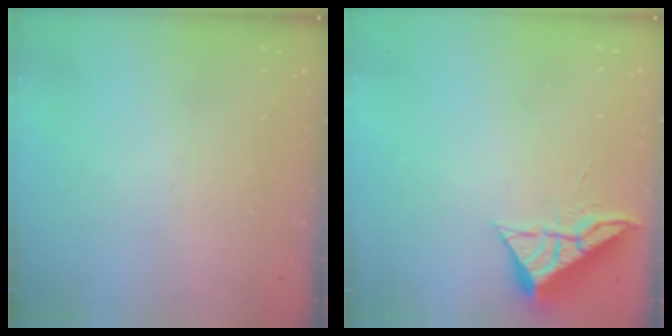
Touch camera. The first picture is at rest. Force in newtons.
{"total": 6.4, "press": 6.4, "slide": 0.2}